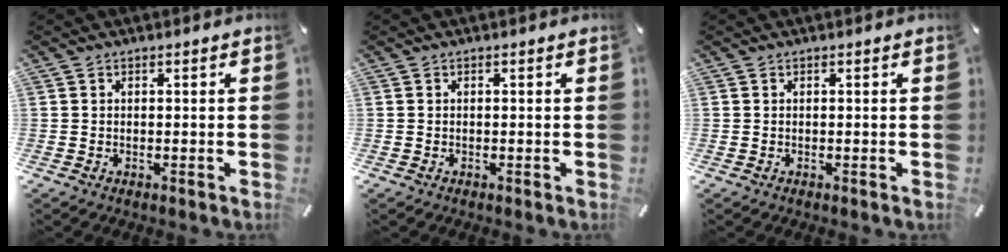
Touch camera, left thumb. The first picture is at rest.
{"total": 0.0}
{"total": 0.0}